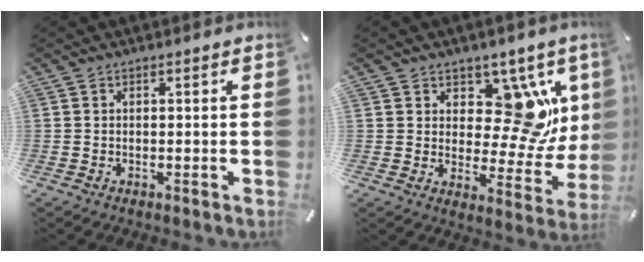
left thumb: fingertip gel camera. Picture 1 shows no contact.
{"total": 14.3, "force": [6.4, 8.7, 9.4], "torque": [-0.101, -0.066, 0.114]}